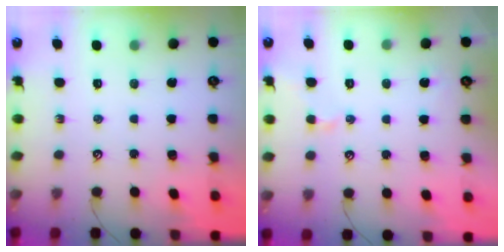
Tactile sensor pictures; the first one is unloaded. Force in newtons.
{"total": 1.0, "press": 0.9, "slide": 0.5}